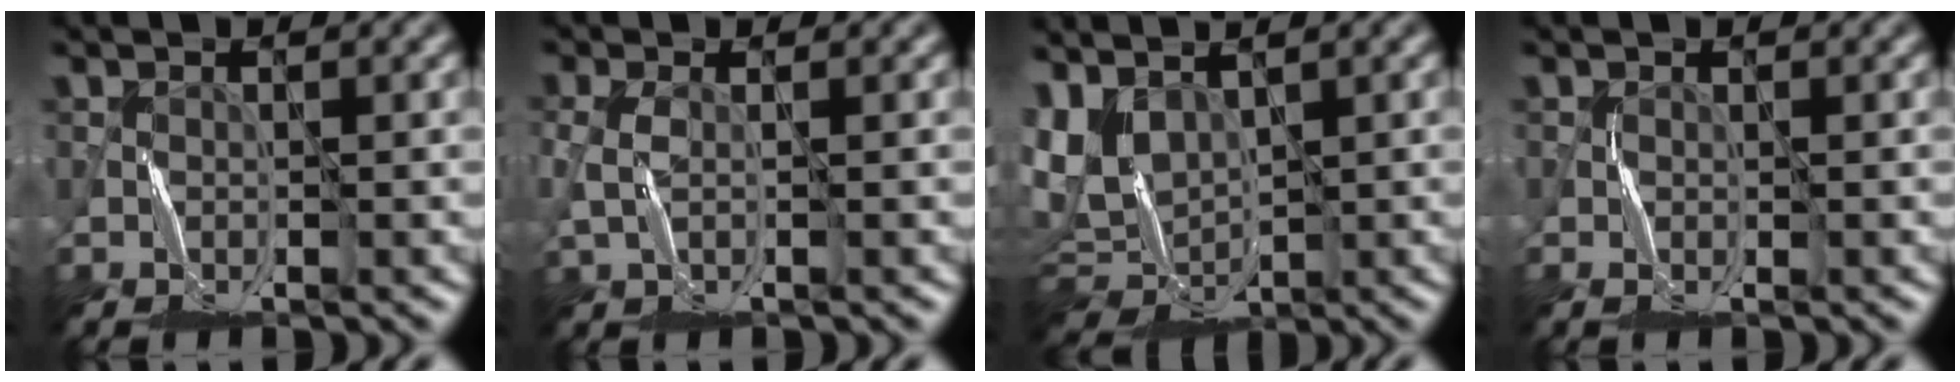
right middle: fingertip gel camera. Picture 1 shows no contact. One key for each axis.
{"total": 1.7, "fx": 0.0, "fy": 0.7, "fz": 1.6, "tx": -0.050, "ty": 0.000, "tz": -0.001}
{"total": 4.9, "fx": 1.6, "fy": 3.1, "fz": 3.4, "tx": -0.086, "ty": -0.001, "tz": 0.032}
{"total": 0.7, "fx": -0.2, "fy": 0.1, "fz": 0.6, "tx": -0.016, "ty": 0.000, "tz": -0.005}